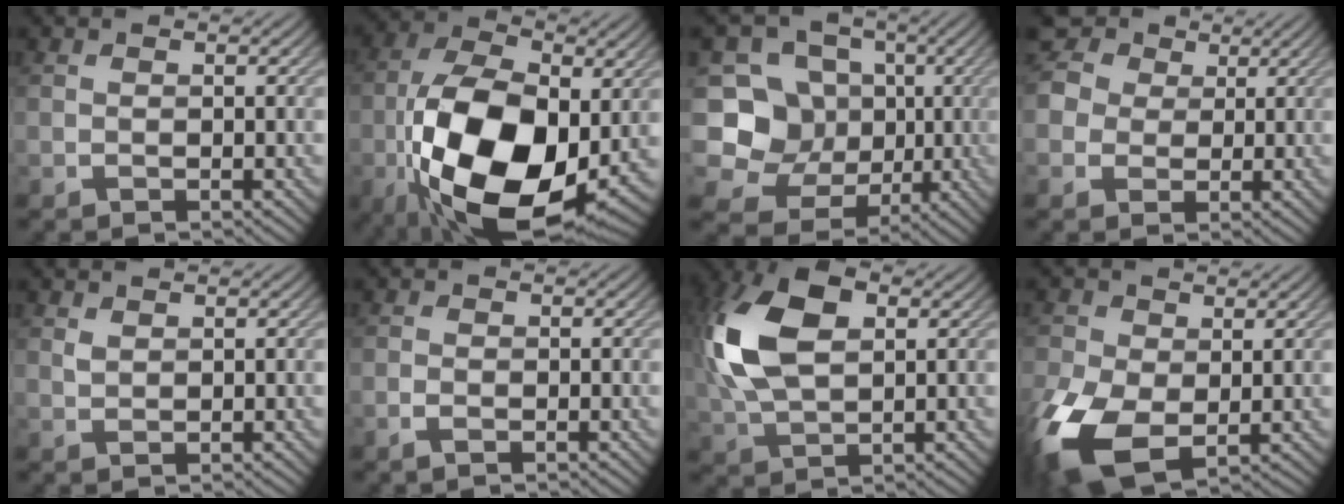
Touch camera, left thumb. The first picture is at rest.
{"total": 19.4, "force": [-4.4, 11.0, 15.3], "torque": [-0.299, -0.029, -0.077]}
{"total": 14.4, "force": [-0.7, 13.4, 5.2], "torque": [-0.179, 0.010, -0.025]}
{"total": 7.5, "force": [3.0, 6.2, 2.9], "torque": [-0.114, 0.028, 0.038]}
{"total": 0.9, "force": [0.7, 0.3, 0.4], "torque": [-0.015, -0.001, 0.016]}
{"total": 1.4, "force": [-0.8, 0.5, 1.1], "torque": [-0.024, -0.003, -0.017]}
{"total": 13.0, "force": [3.2, 7.3, 10.3], "torque": [-0.248, 0.017, 0.058]}
{"total": 11.3, "force": [-3.0, 6.9, 8.4], "torque": [-0.227, -0.031, -0.052]}